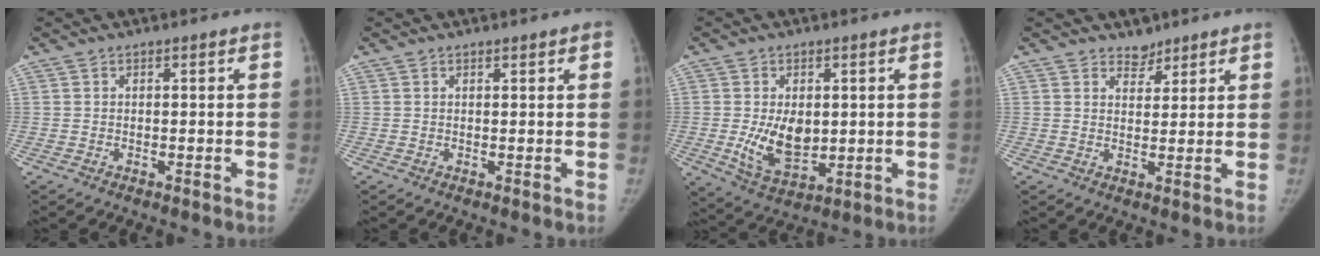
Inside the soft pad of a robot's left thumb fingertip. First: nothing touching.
{"total": 1.1, "force": [0.7, 0.4, 0.8], "torque": [-0.007, -0.001, 0.008]}
{"total": 9.7, "force": [0.1, 6.1, 7.6], "torque": [-0.109, -0.017, 0.017]}
{"total": 2.9, "force": [2.4, 1.6, 0.2], "torque": [0.022, -0.017, 0.034]}